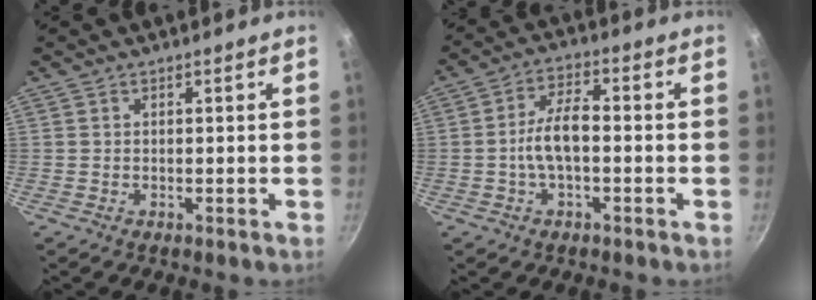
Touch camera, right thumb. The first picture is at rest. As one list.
[{"total": 7.3, "force": [-1.2, 3.4, 6.4], "torque": [-0.112, 0.030, -0.028]}]